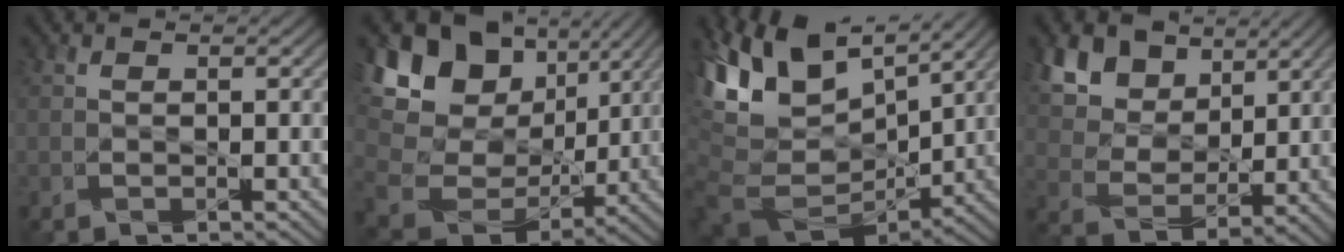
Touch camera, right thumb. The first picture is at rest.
{"total": 16.1, "force": [5.7, 12.0, 9.0], "torque": [-0.202, 0.013, 0.118]}
{"total": 14.4, "force": [4.5, 9.2, 10.2], "torque": [-0.229, -0.011, 0.105]}
{"total": 13.5, "force": [7.7, 8.6, 6.9], "torque": [-0.207, 0.011, 0.161]}